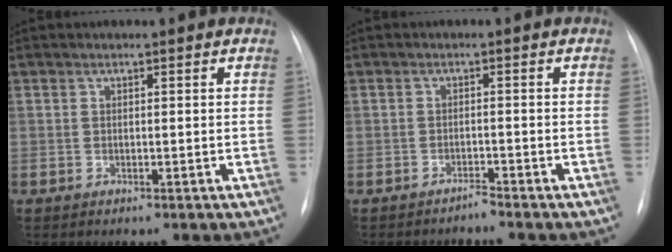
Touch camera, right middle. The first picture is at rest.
{"total": 1.2, "force": [-1.2, -0.2, -0.2], "torque": [0.009, -0.004, -0.016]}